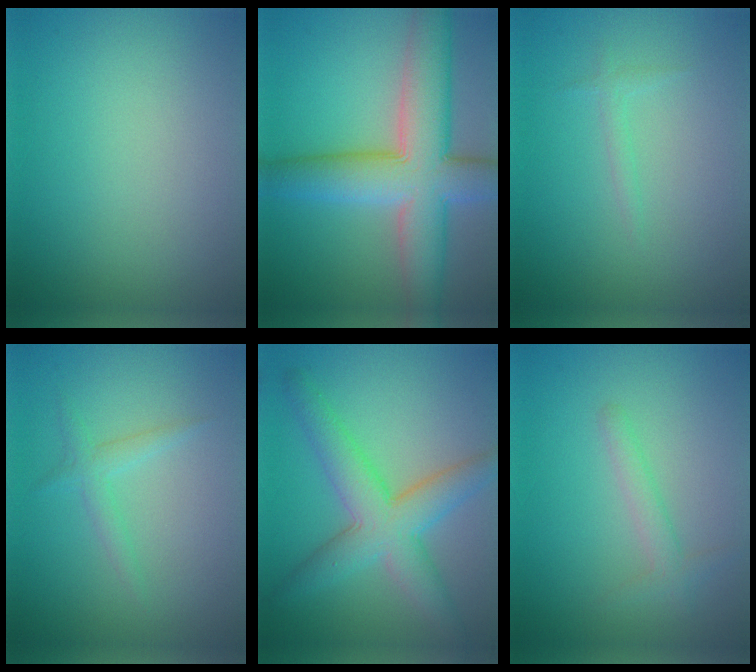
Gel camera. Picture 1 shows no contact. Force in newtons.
{"total": 9.9, "press": 9.9, "slide": 0.5}
{"total": 0.8, "press": 0.8, "slide": 0.1}
{"total": 1.6, "press": 1.6, "slide": 0.1}
{"total": 6.4, "press": 6.4, "slide": 0.2}
{"total": 1.7, "press": 1.7, "slide": 0.1}